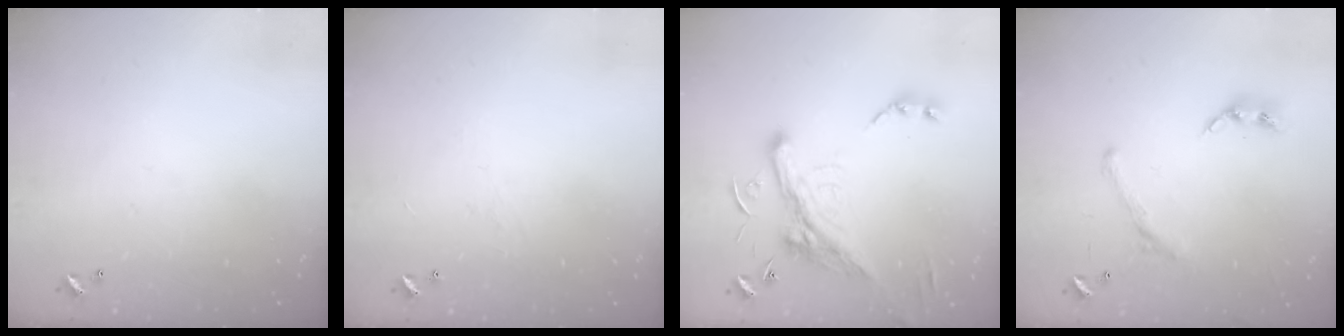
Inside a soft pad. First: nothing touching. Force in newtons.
{"total": 1.3, "press": 1.2, "slide": 0.5}
{"total": 7.4, "press": 7.2, "slide": 1.9}
{"total": 1.8, "press": 1.2, "slide": 1.3}